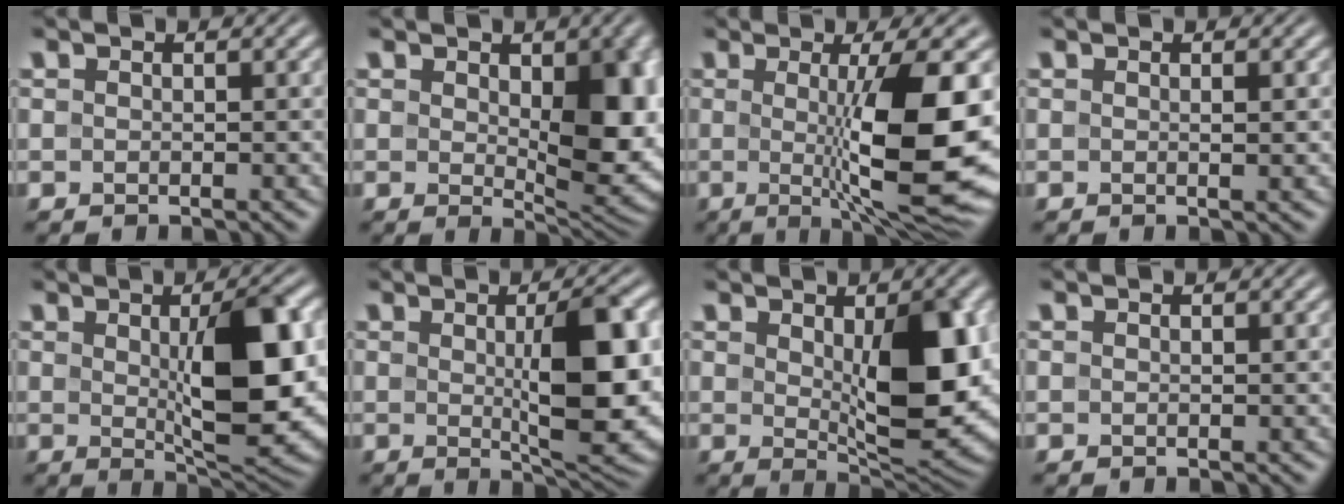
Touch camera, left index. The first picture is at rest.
{"total": 10.3, "force": [0.5, 5.5, 8.7], "torque": [-0.113, -0.016, 0.021]}
{"total": 11.8, "force": [-0.2, 2.6, 11.6], "torque": [-0.162, -0.014, 0.003]}
{"total": 0.9, "force": [0.2, 0.1, 0.9], "torque": [-0.010, 0.001, 0.001]}
{"total": 10.4, "force": [0.7, 3.4, 9.8], "torque": [-0.138, -0.007, 0.020]}
{"total": 9.6, "force": [0.5, 2.8, 9.1], "torque": [-0.123, -0.005, 0.014]}
{"total": 10.4, "force": [0.6, 4.4, 9.4], "torque": [-0.138, -0.015, 0.025]}
{"total": 0.0}